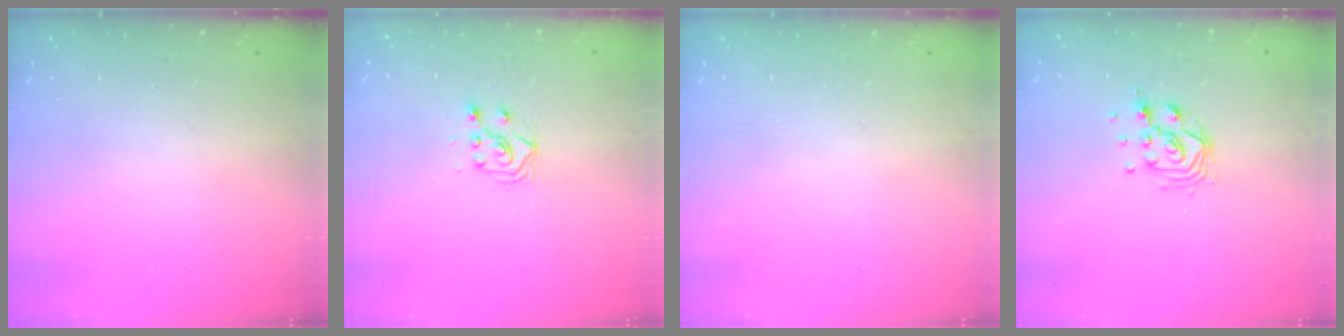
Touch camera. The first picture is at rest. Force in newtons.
{"total": 5.7, "press": 5.6, "slide": 0.9}
{"total": 0.0}
{"total": 9.4, "press": 9.2, "slide": 1.9}